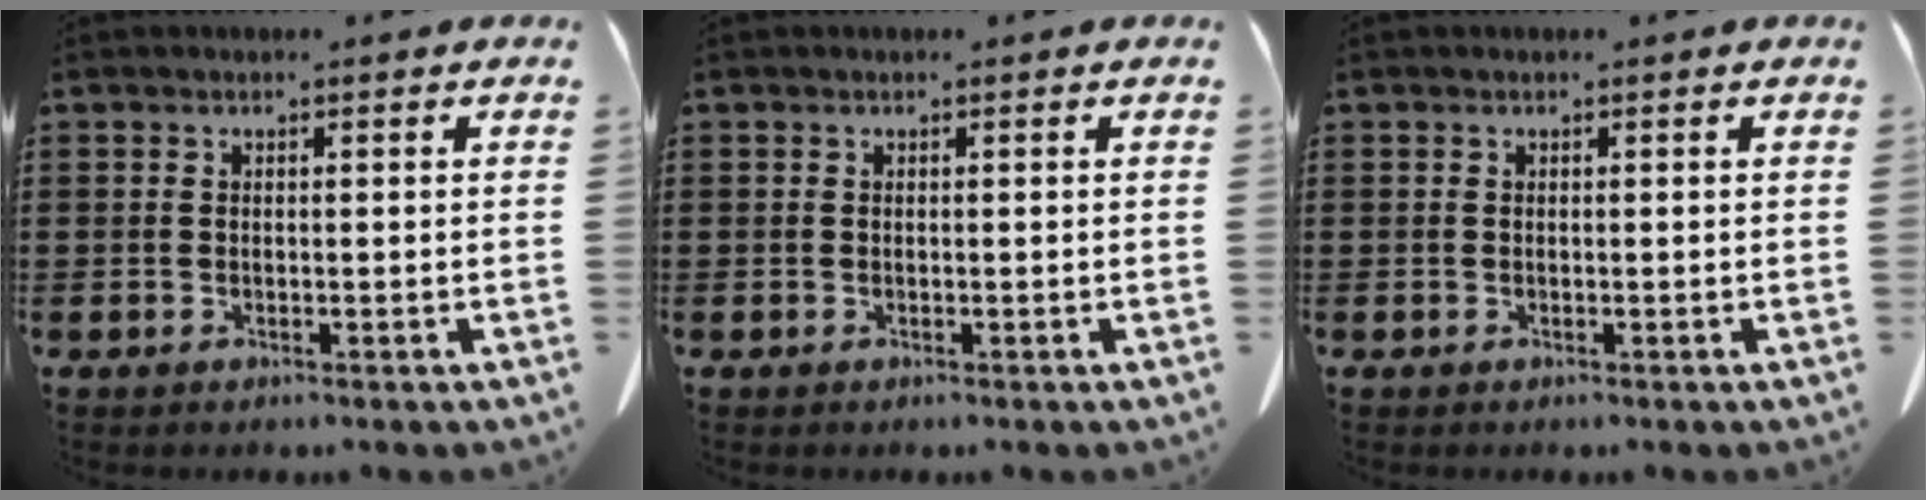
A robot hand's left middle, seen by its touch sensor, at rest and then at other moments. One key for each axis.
{"total": 0.0}
{"total": 0.0}